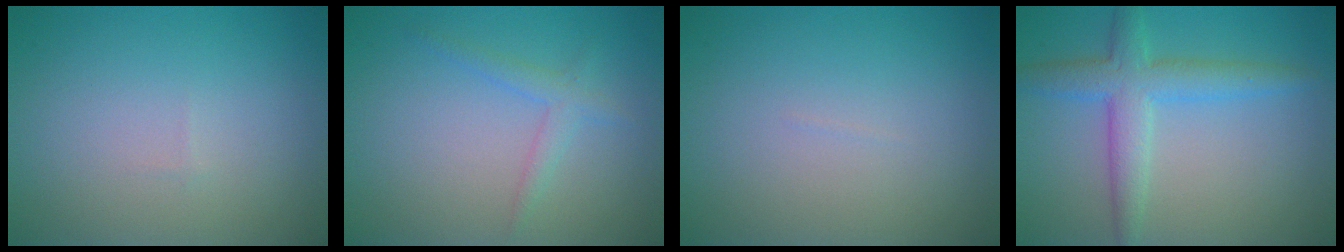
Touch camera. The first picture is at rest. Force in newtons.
{"total": 1.6, "press": 1.6, "slide": 0.2}
{"total": 0.0}
{"total": 4.3, "press": 4.3, "slide": 0.0}